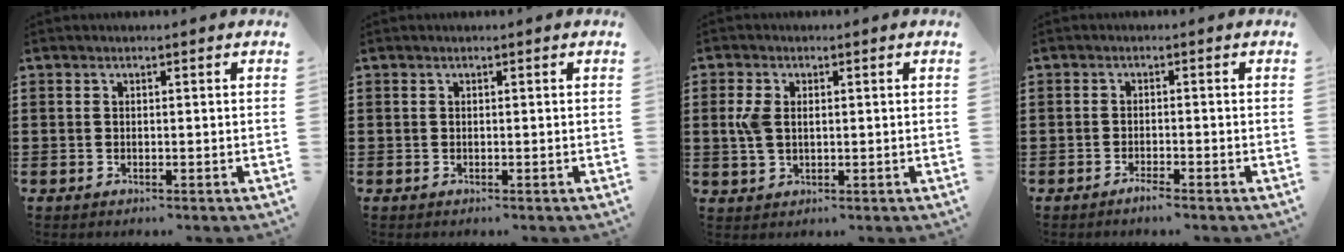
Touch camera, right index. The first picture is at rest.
{"total": 0.0}
{"total": 3.5, "force": [0.5, 2.2, 2.6], "torque": [-0.072, 0.005, 0.002]}
{"total": 1.5, "force": [-1.4, 0.0, 0.5], "torque": [-0.012, -0.003, -0.026]}